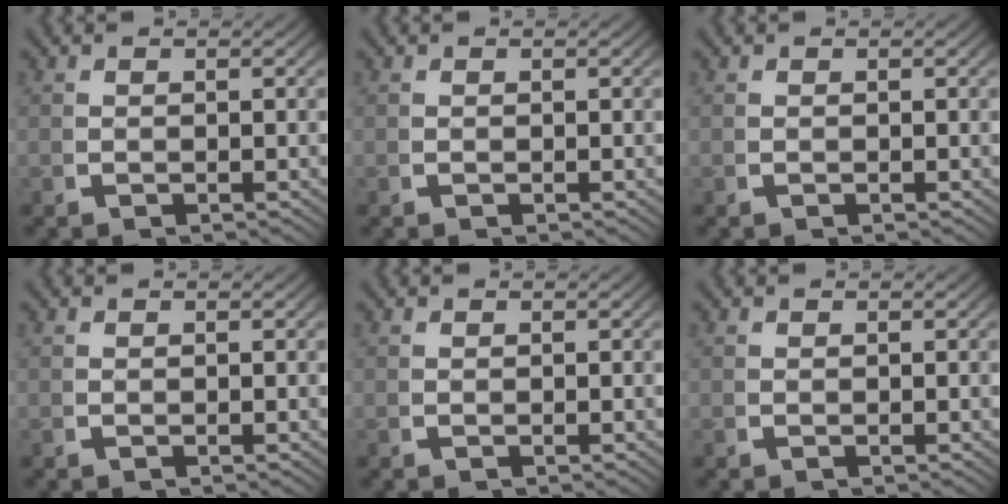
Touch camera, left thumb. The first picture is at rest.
{"total": 0.0}
{"total": 0.0}
{"total": 0.0}
{"total": 0.0}
{"total": 0.0}